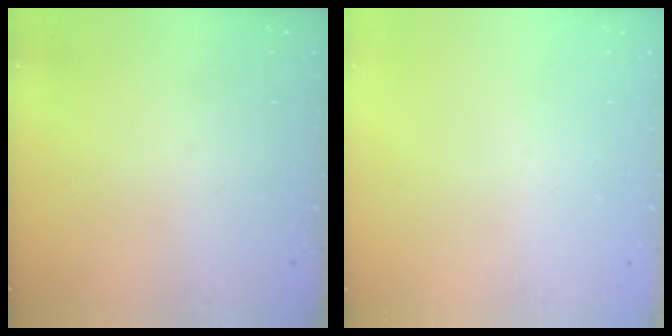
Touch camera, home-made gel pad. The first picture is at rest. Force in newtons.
{"total": 0.0}